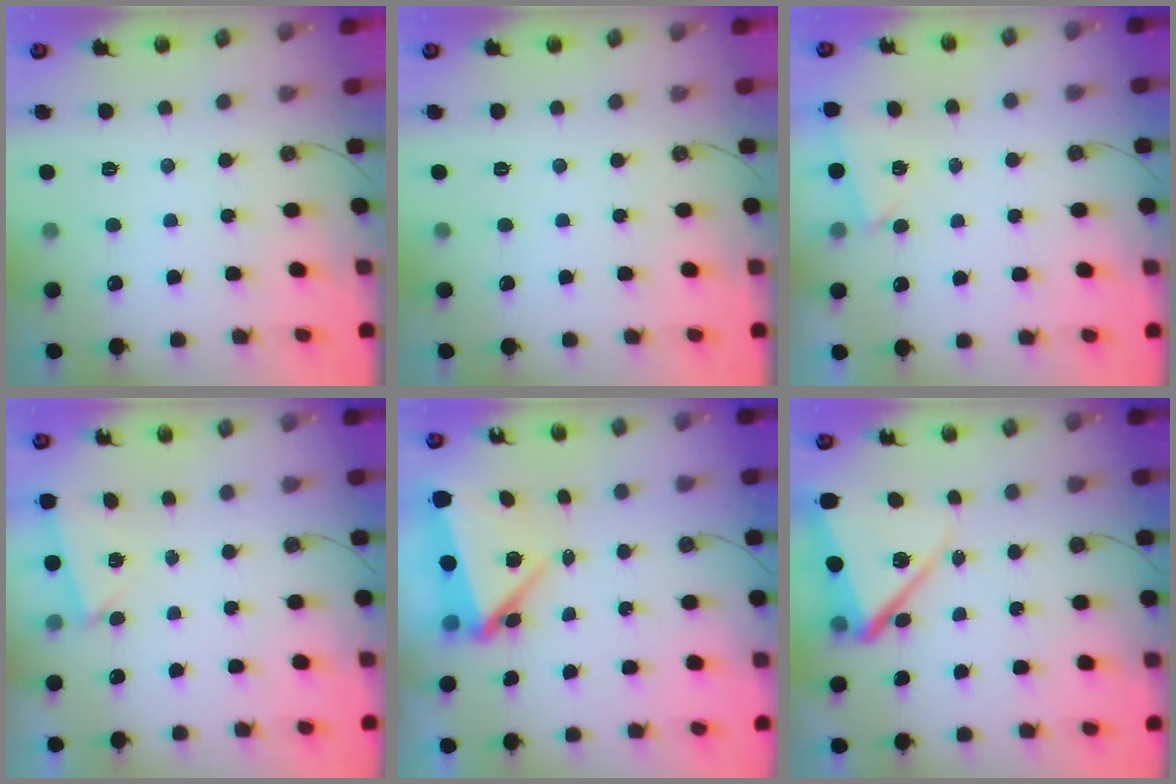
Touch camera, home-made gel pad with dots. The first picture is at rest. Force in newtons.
{"total": 0.0}
{"total": 1.0, "press": 0.9, "slide": 0.4}
{"total": 2.2, "press": 2.2, "slide": 0.2}
{"total": 6.3, "press": 6.2, "slide": 0.5}
{"total": 10.4, "press": 10.2, "slide": 1.9}